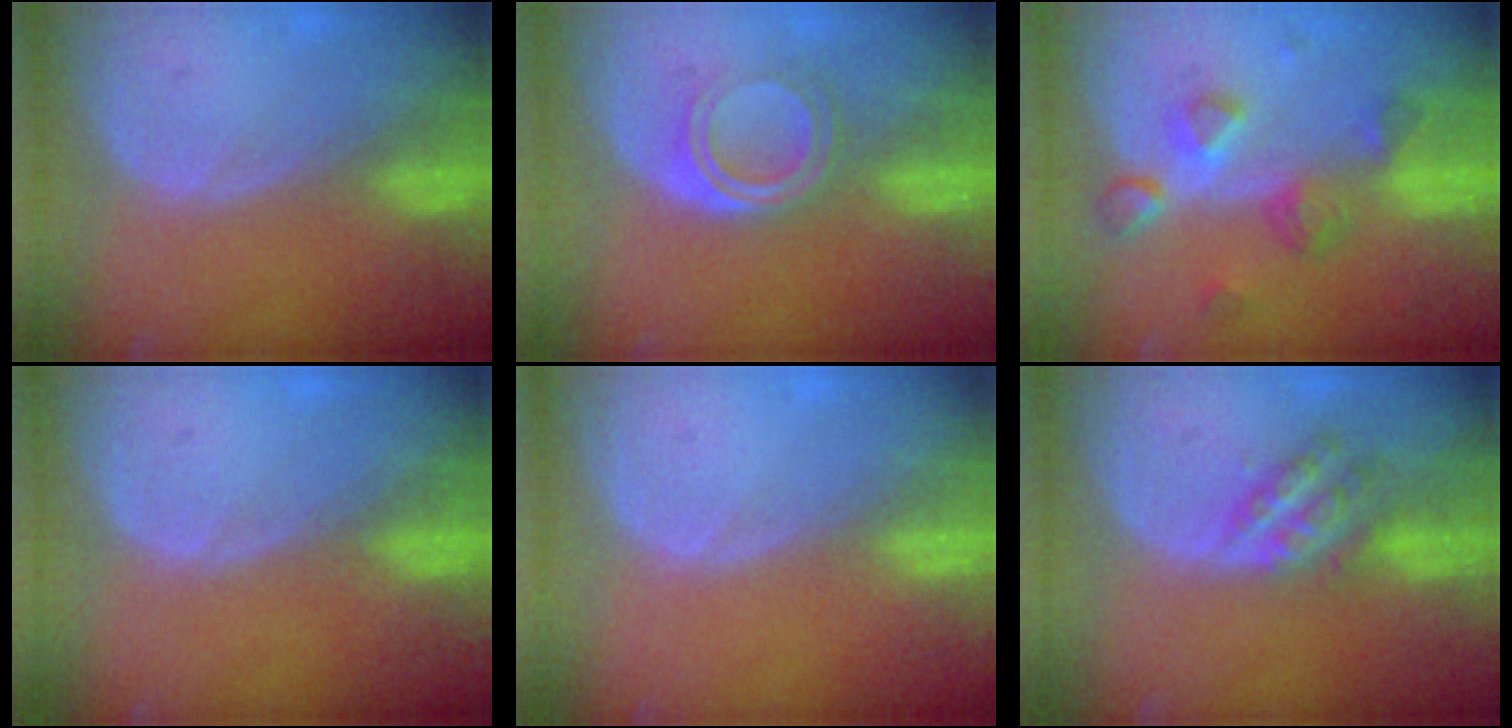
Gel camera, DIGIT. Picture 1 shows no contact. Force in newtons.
{"total": 5.3, "press": 4.5, "slide": 2.8}
{"total": 7.7, "press": 6.7, "slide": 3.7}
{"total": 0.0}
{"total": 0.0}
{"total": 6.0, "press": 5.2, "slide": 3.1}